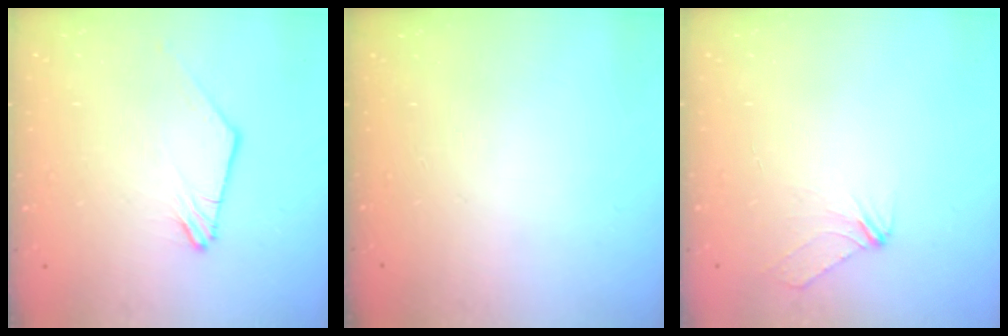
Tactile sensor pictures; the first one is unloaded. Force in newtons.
{"total": 0.0}
{"total": 3.8, "press": 3.6, "slide": 1.0}